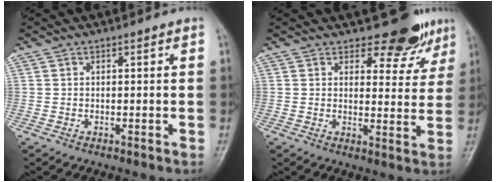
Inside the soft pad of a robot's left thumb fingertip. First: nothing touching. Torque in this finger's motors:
{"motor_torque": [0.05, 0.06, -0.23, -0.27, 0.00]}